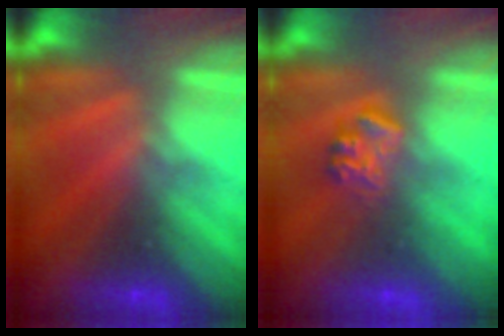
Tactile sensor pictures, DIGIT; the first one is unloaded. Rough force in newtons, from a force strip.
{"total": 2.3}